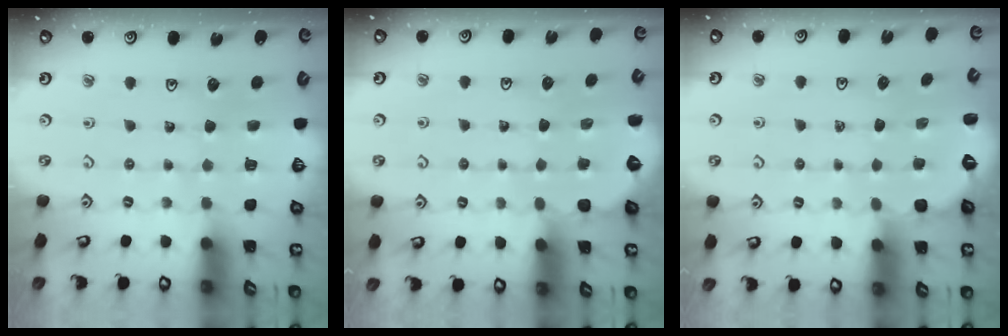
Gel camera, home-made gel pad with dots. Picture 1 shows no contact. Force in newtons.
{"total": 2.0, "press": 2.0, "slide": 0.1}
{"total": 2.9, "press": 2.8, "slide": 0.9}